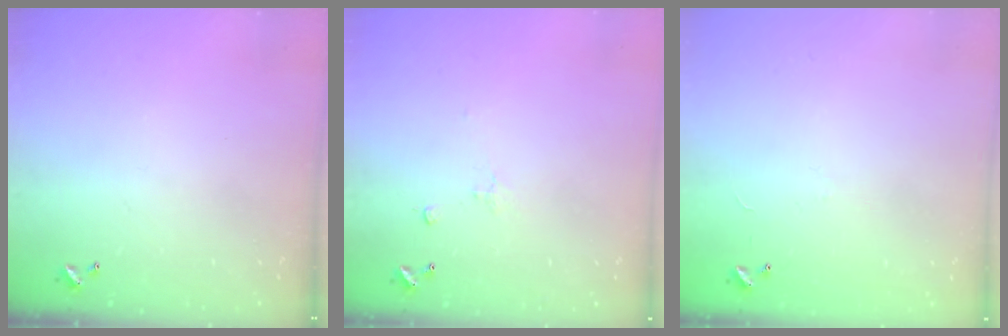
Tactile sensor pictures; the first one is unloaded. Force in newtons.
{"total": 1.1, "press": 0.9, "slide": 0.5}
{"total": 8.0, "press": 7.9, "slide": 0.5}